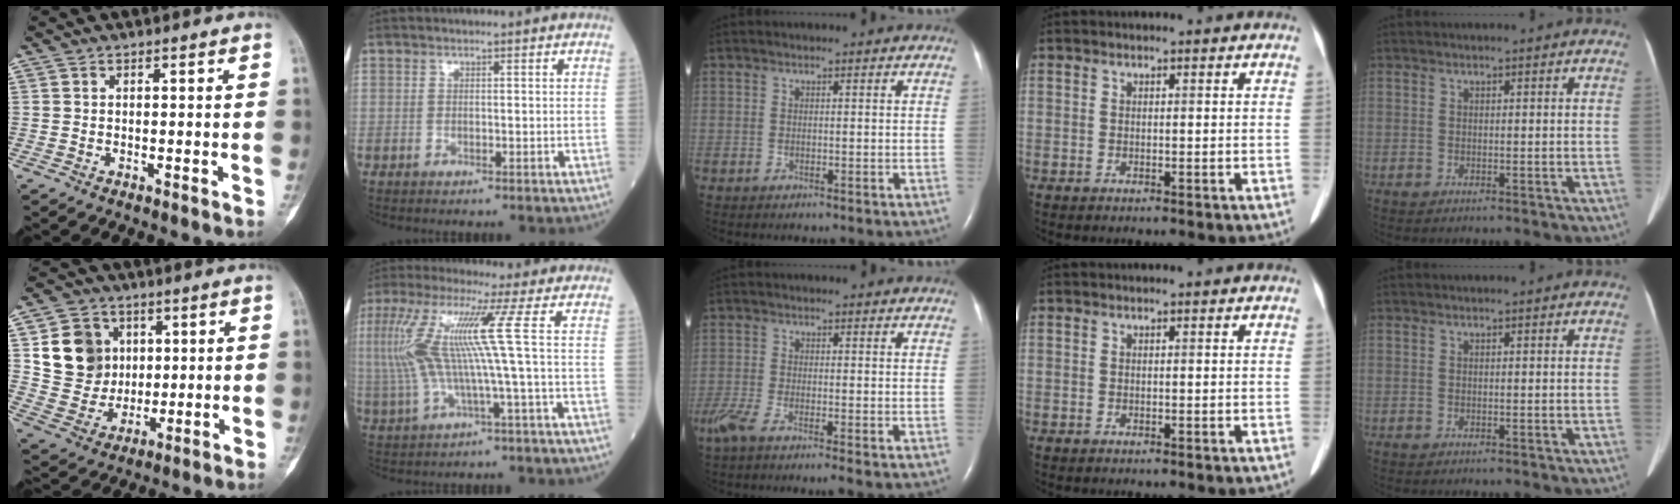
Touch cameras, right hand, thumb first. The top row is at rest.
{"thumb": {"total": 13.0, "force": [3.4, 11.3, 5.4], "torque": [-0.056, -0.008, 0.074]}, "index": {"total": 12.4, "force": [1.3, -0.5, 12.3], "torque": [-0.271, 0.019, 0.022]}, "middle": {"total": 3.9, "force": [-2.9, 0.0, 2.7], "torque": [-0.058, -0.011, -0.059]}}